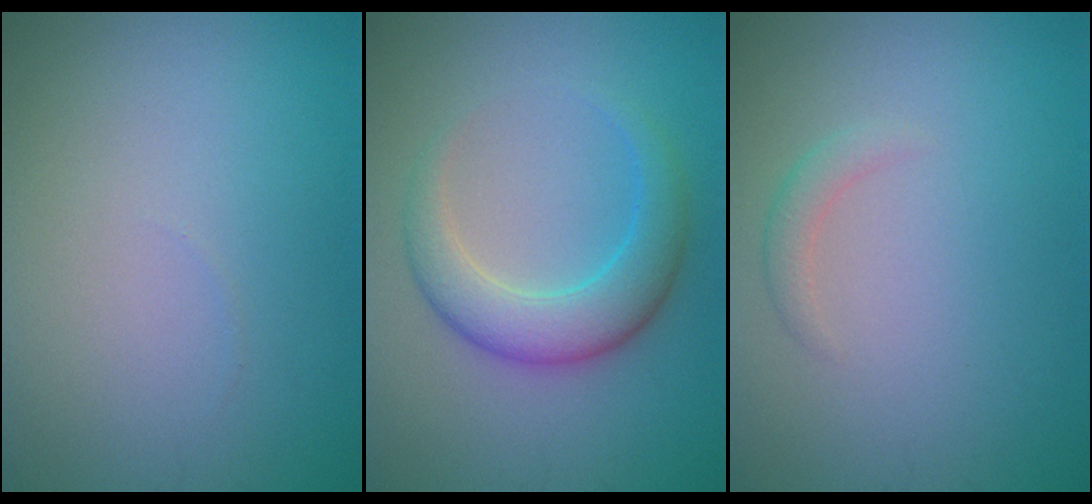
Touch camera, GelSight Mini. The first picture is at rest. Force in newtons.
{"total": 4.6, "press": 4.6, "slide": 0.1}
{"total": 1.2, "press": 1.2, "slide": 0.1}